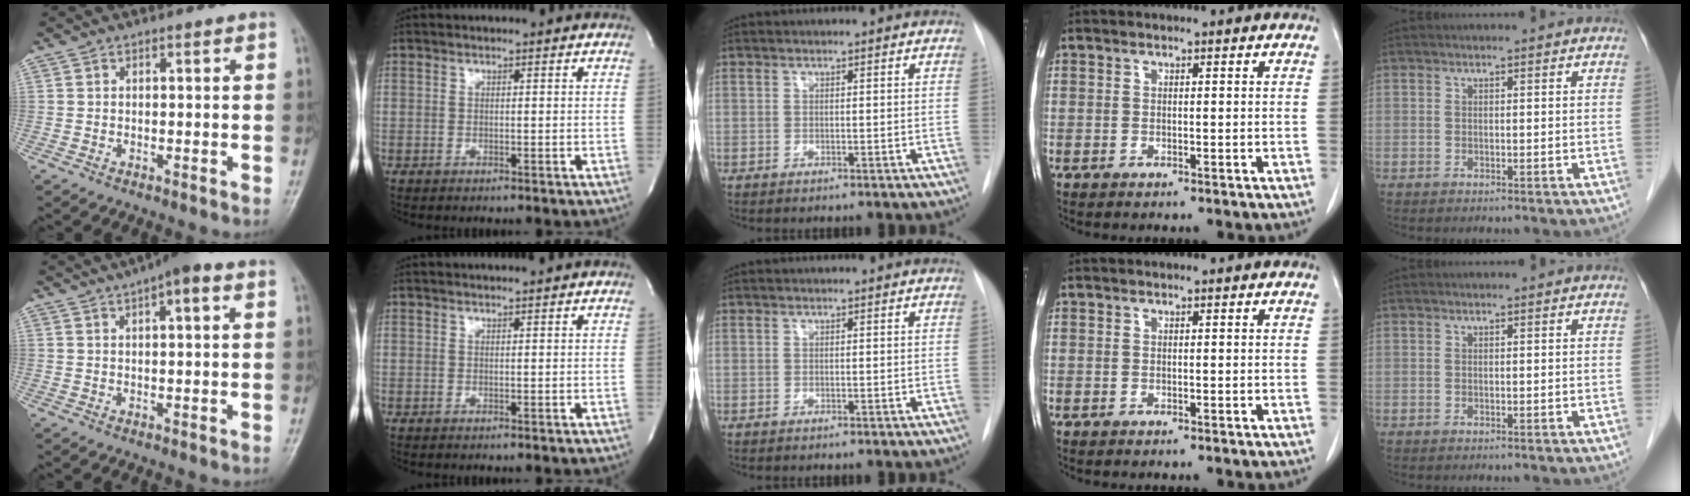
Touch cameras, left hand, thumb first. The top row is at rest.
{"thumb": {"total": 9.0, "force": [4.8, 2.7, 7.1], "torque": [-0.101, 0.012, 0.065]}, "index": {"total": 1.0, "force": [0.9, -0.3, 0.3], "torque": [-0.007, 0.001, 0.017]}}